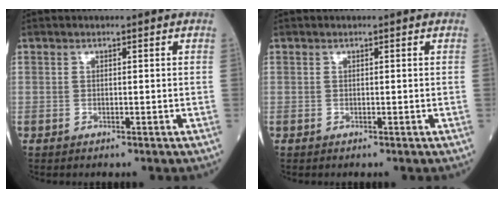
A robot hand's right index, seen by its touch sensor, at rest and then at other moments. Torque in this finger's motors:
{"motor_torque": [0.04, 0.02, 0.00, -0.01]}